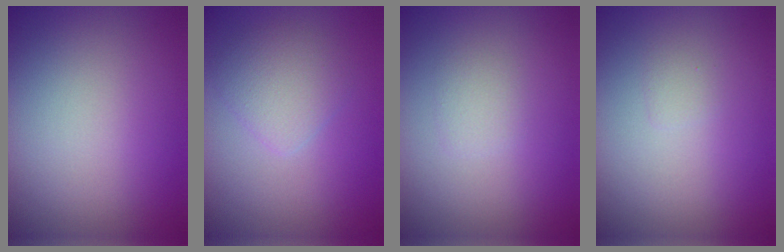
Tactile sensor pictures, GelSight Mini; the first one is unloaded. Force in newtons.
{"total": 2.6, "press": 2.5, "slide": 0.1}
{"total": 1.0, "press": 1.0, "slide": 0.0}
{"total": 0.6, "press": 0.6, "slide": 0.1}